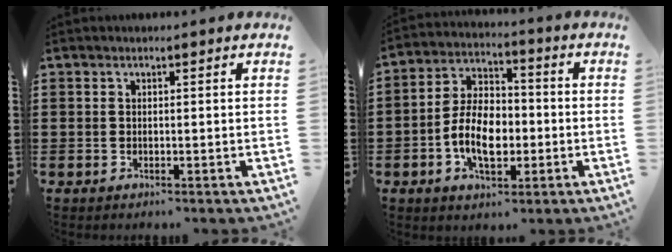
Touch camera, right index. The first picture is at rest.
{"total": 8.9, "force": [-2.2, 5.2, 6.8], "torque": [-0.146, 0.003, -0.048]}